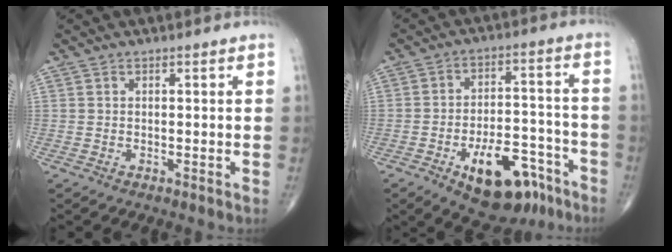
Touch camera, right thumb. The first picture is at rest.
{"total": 16.0, "force": [-8.8, 7.8, 10.8], "torque": [-0.131, 0.061, -0.121]}